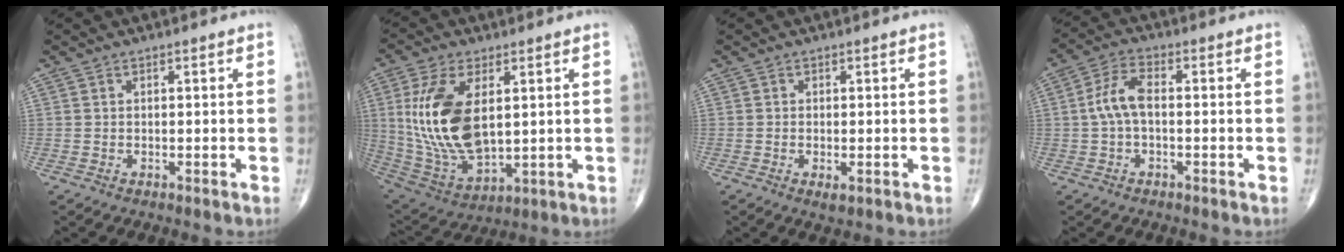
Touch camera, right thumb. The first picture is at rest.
{"total": 18.0, "force": [3.0, 9.4, 15.0], "torque": [-0.301, -0.021, 0.071]}
{"total": 1.6, "force": [-0.6, 0.7, 1.4], "torque": [-0.026, -0.004, -0.008]}
{"total": 6.1, "force": [-0.2, 2.9, 5.4], "torque": [-0.115, 0.019, -0.012]}